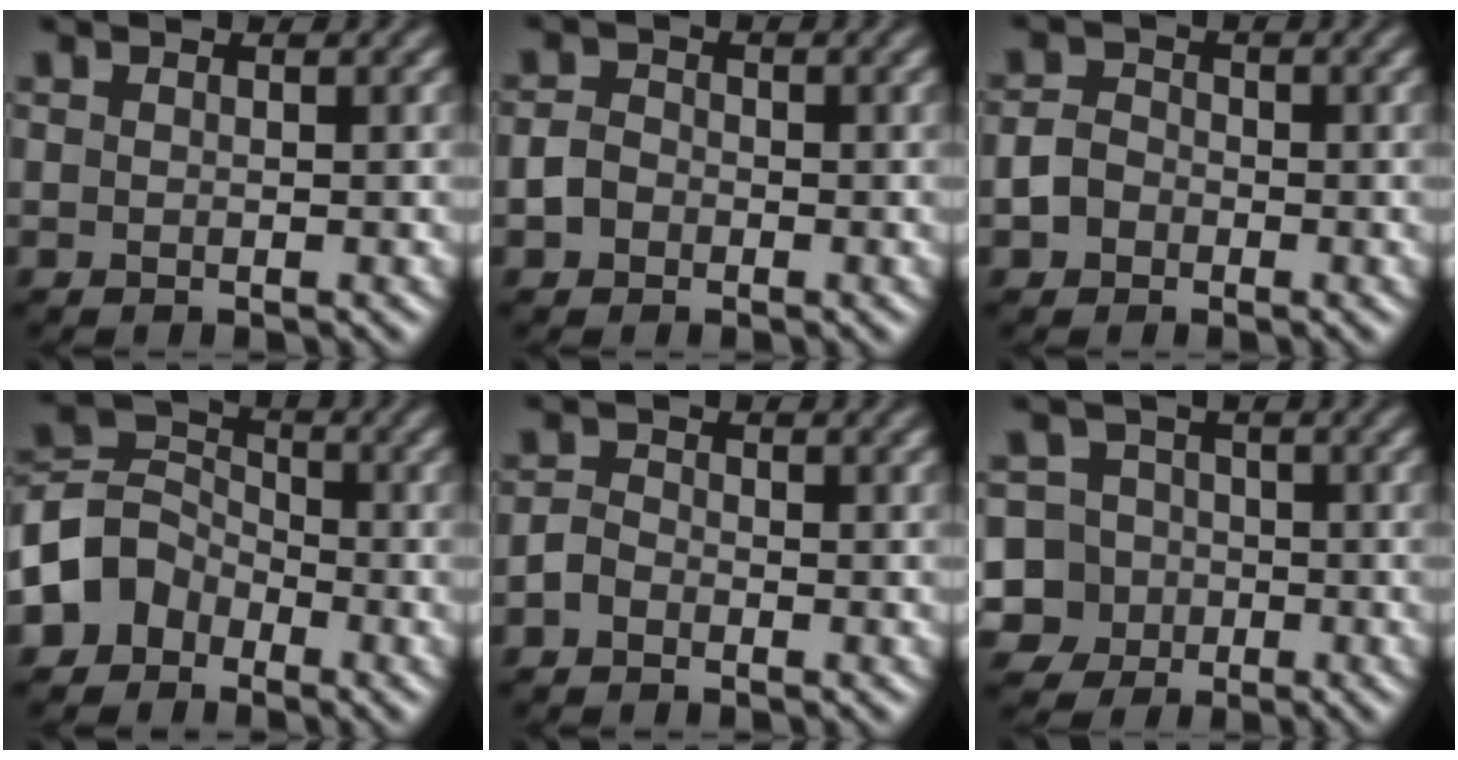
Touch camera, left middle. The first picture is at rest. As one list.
[{"total": 1.8, "force": [-0.9, 1.4, 0.6], "torque": [-0.009, 0.002, -0.024]}, {"total": 2.2, "force": [-1.1, 1.8, 0.8], "torque": [-0.013, 0.004, -0.028]}, {"total": 4.2, "force": [-2.2, 3.4, 1.0], "torque": [-0.012, 0.011, -0.060]}, {"total": 1.5, "force": [-1.1, 0.9, 0.4], "torque": [-0.007, 0.005, -0.027]}, {"total": 7.9, "force": [-2.6, 7.2, 2.0], "torque": [-0.037, 0.013, -0.081]}]